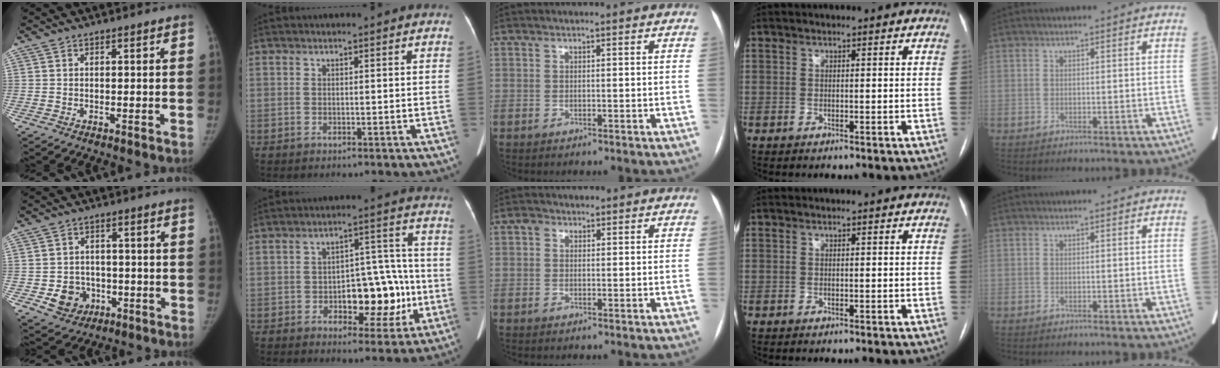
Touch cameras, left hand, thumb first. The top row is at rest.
{"thumb": {"total": 7.4, "force": [-2.4, 6.5, 2.7], "torque": [-0.018, 0.015, -0.029]}, "index": {"total": 9.9, "force": [-3.0, 5.1, 8.0], "torque": [-0.103, 0.009, -0.038]}, "middle": {"total": 1.4, "force": [0.6, 1.2, 0.4], "torque": [-0.009, 0.012, 0.007]}}